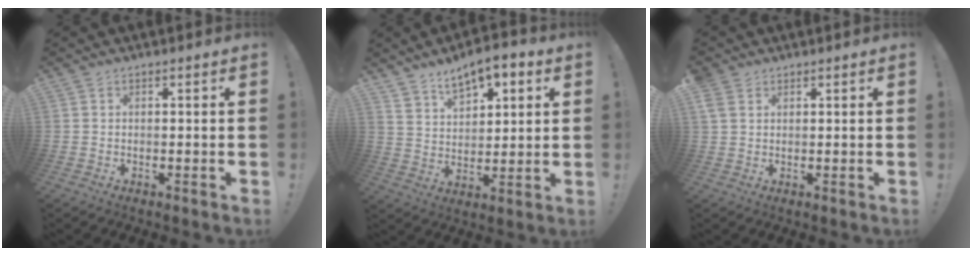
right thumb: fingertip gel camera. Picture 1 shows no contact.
{"total": 9.5, "force": [6.9, 5.1, 4.0], "torque": [-0.065, -0.043, 0.130]}
{"total": 3.6, "force": [2.2, 2.2, 1.8], "torque": [-0.032, -0.004, 0.043]}